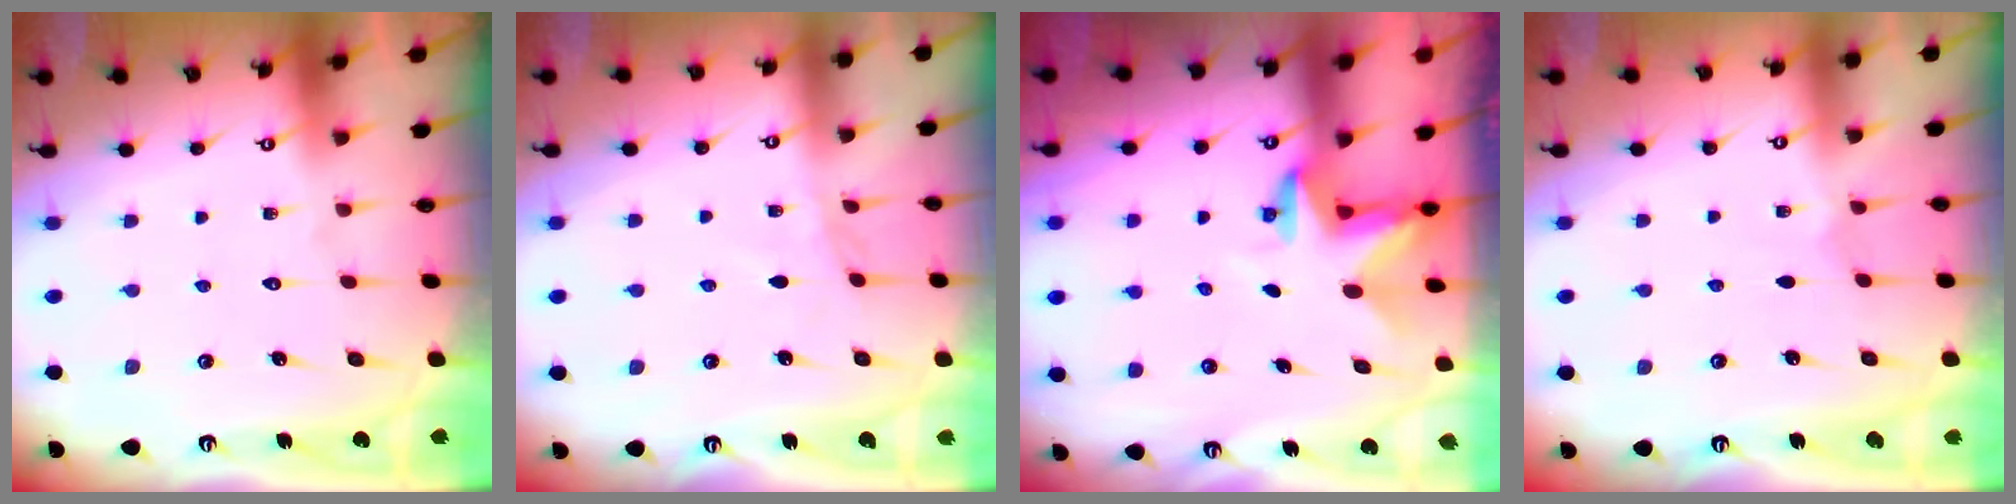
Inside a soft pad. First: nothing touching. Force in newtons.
{"total": 3.2, "press": 3.2, "slide": 0.4}
{"total": 2.8, "press": 2.8, "slide": 0.2}
{"total": 0.6, "press": 0.6, "slide": 0.2}